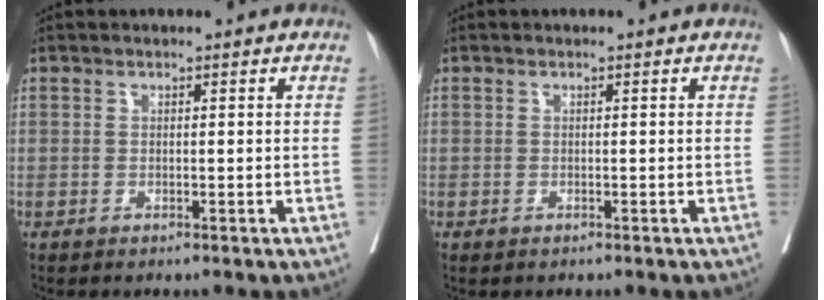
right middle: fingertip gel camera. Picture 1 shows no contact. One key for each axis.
{"total": 0.0}